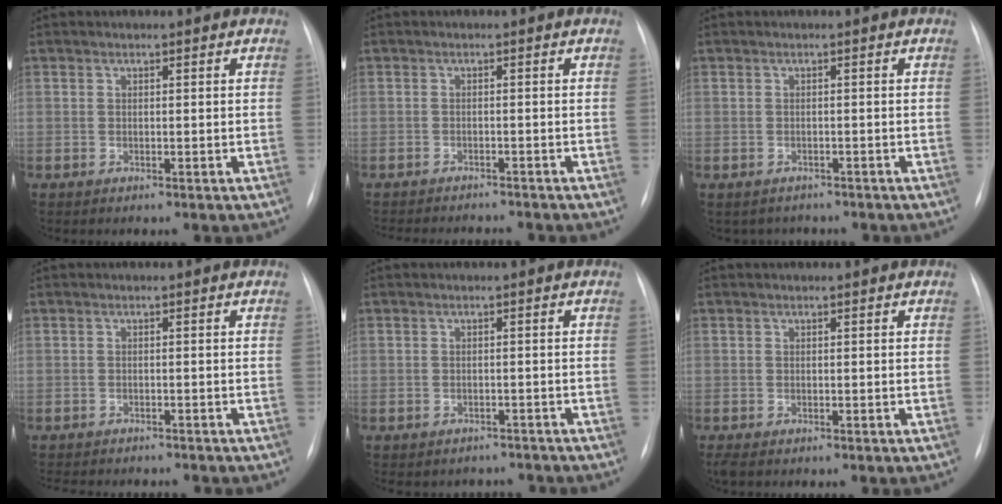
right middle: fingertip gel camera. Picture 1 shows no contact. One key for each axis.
{"total": 8.7, "fx": -8.2, "fy": 1.2, "fz": 2.6, "tx": -0.032, "ty": -0.003, "tz": -0.108}
{"total": 3.1, "fx": -2.7, "fy": 1.6, "fz": -0.1, "tx": 0.000, "ty": 0.008, "tz": -0.034}
{"total": 8.6, "fx": -7.8, "fy": 2.1, "fz": 3.0, "tx": -0.043, "ty": -0.005, "tz": -0.100}
{"total": 4.4, "fx": -3.9, "fy": 2.1, "fz": -0.2, "tx": 0.006, "ty": 0.011, "tz": -0.046}
{"total": 1.6, "fx": -1.2, "fy": 0.6, "fz": 0.9, "tx": -0.013, "ty": -0.004, "tz": -0.016}